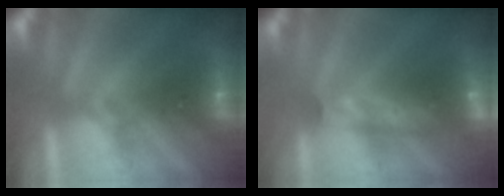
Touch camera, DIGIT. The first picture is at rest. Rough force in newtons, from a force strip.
{"total": 8.5}